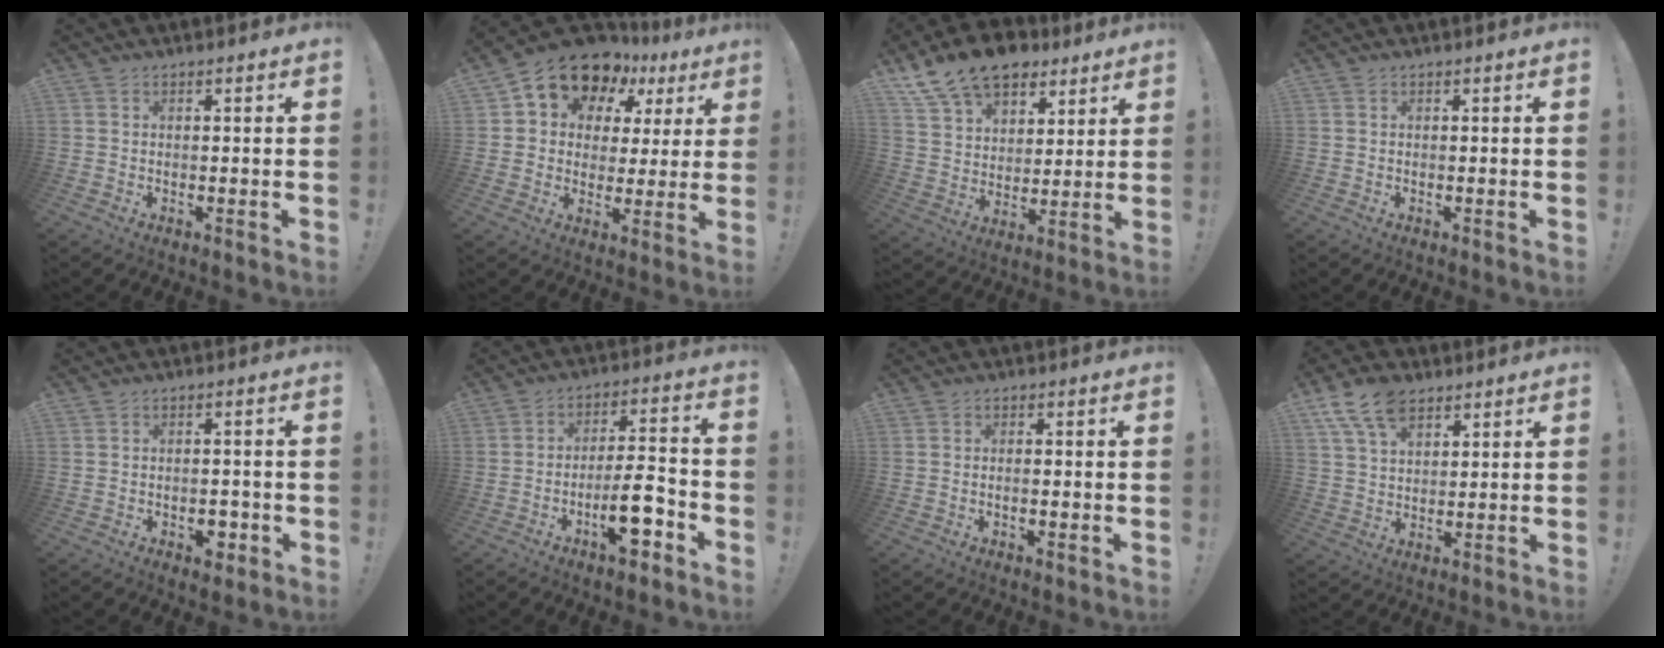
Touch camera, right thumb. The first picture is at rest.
{"total": 12.8, "force": [8.4, 8.2, 5.0], "torque": [-0.090, -0.062, 0.151]}
{"total": 15.9, "force": [10.9, 9.4, 6.7], "torque": [-0.121, -0.068, 0.205]}
{"total": 0.0}
{"total": 4.3, "force": [-1.6, 2.9, 2.7], "torque": [-0.020, 0.006, -0.028]}
{"total": 13.0, "force": [-6.0, 3.8, 10.9], "torque": [-0.170, 0.036, -0.096]}
{"total": 1.6, "force": [-0.8, 0.3, 1.4], "torque": [-0.023, 0.001, -0.014]}
{"total": 10.9, "force": [6.6, 6.0, 6.2], "torque": [-0.114, -0.016, 0.128]}